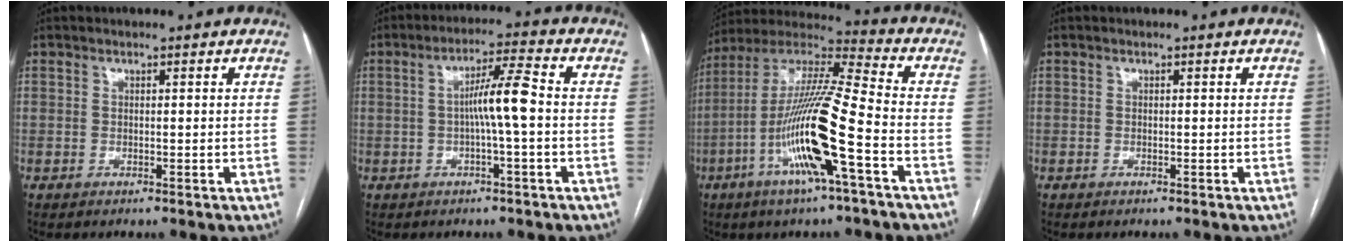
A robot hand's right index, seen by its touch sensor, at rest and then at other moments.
{"total": 6.3, "force": [-0.4, -0.1, 6.3], "torque": [-0.112, 0.015, -0.008]}
{"total": 17.9, "force": [-6.0, 0.3, 16.9], "torque": [-0.339, -0.006, -0.117]}
{"total": 0.0}